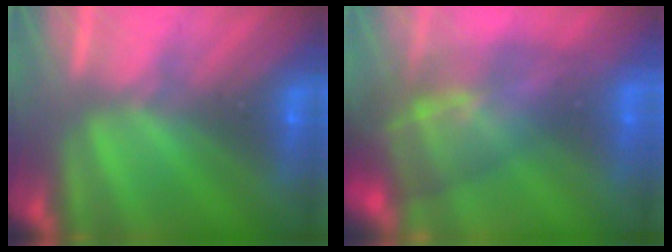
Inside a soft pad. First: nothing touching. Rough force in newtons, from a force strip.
{"total": 7.5}